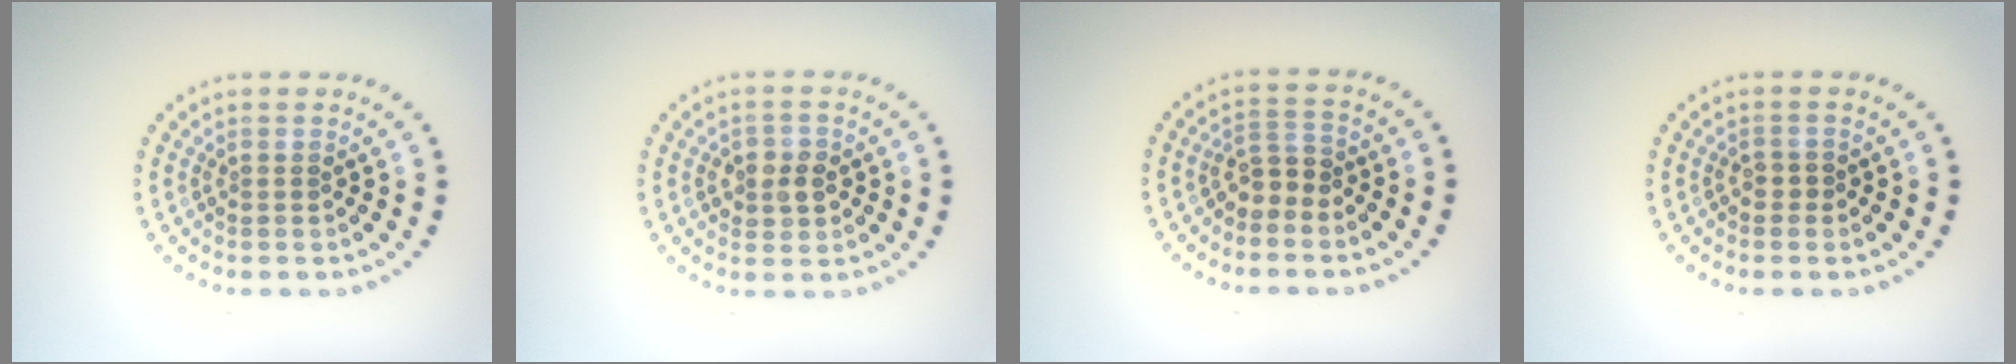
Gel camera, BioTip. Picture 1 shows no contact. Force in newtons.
{"total": 2.3, "press": 2.3, "slide": 0.2}
{"total": 2.1, "press": 1.9, "slide": 0.8}
{"total": 0.6, "press": 0.5, "slide": 0.3}